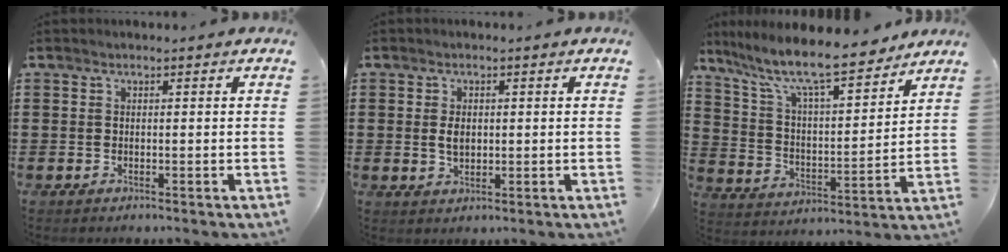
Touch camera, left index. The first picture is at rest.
{"total": 2.6, "force": [0.2, 1.6, 2.0], "torque": [-0.035, 0.003, 0.001]}
{"total": 10.5, "force": [8.8, 1.4, 5.5], "torque": [-0.141, -0.049, 0.148]}